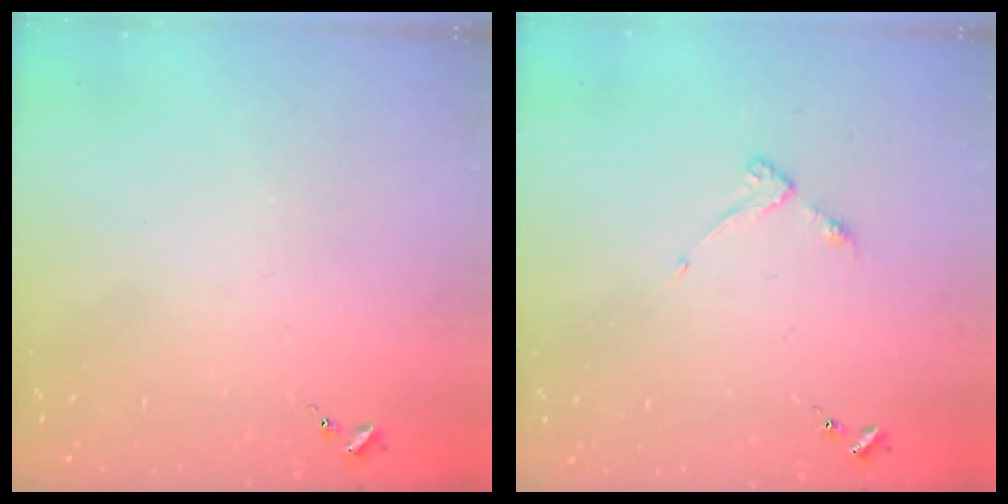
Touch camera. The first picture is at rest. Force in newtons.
{"total": 4.0, "press": 3.9, "slide": 0.5}